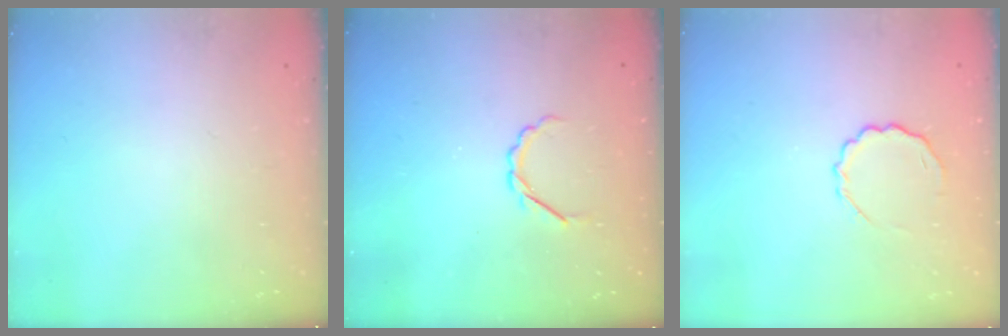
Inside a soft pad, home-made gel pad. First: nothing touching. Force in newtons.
{"total": 2.5, "press": 2.4, "slide": 0.8}
{"total": 5.7, "press": 5.6, "slide": 1.4}